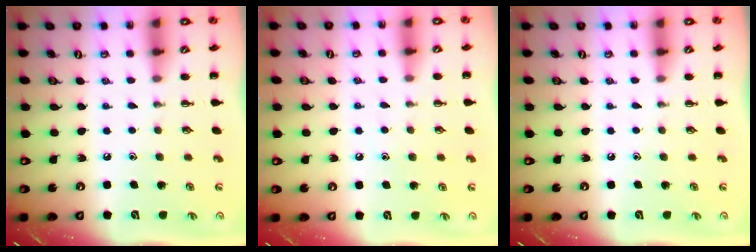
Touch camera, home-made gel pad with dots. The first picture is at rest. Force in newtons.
{"total": 5.5, "press": 5.4, "slide": 1.3}
{"total": 0.0}